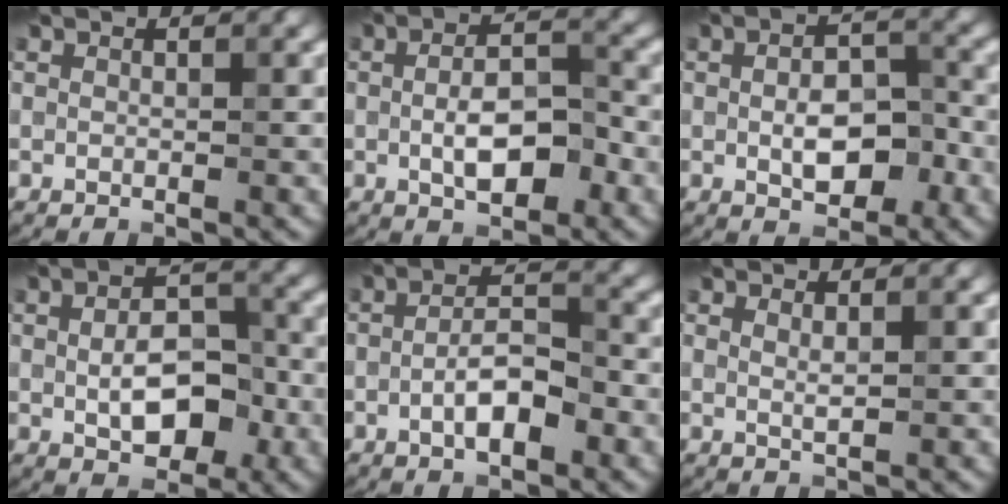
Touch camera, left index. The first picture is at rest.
{"total": 5.4, "force": [-0.9, 2.4, 4.7], "torque": [-0.091, -0.001, -0.015]}
{"total": 5.2, "force": [-0.8, 2.8, 4.3], "torque": [-0.077, -0.003, -0.011]}
{"total": 5.8, "force": [-0.6, 3.3, 4.8], "torque": [-0.083, -0.004, -0.007]}
{"total": 4.1, "force": [-1.4, 1.5, 3.5], "torque": [-0.064, 0.007, -0.030]}
{"total": 1.0, "force": [0.6, 0.3, 0.7], "torque": [-0.011, -0.002, 0.010]}